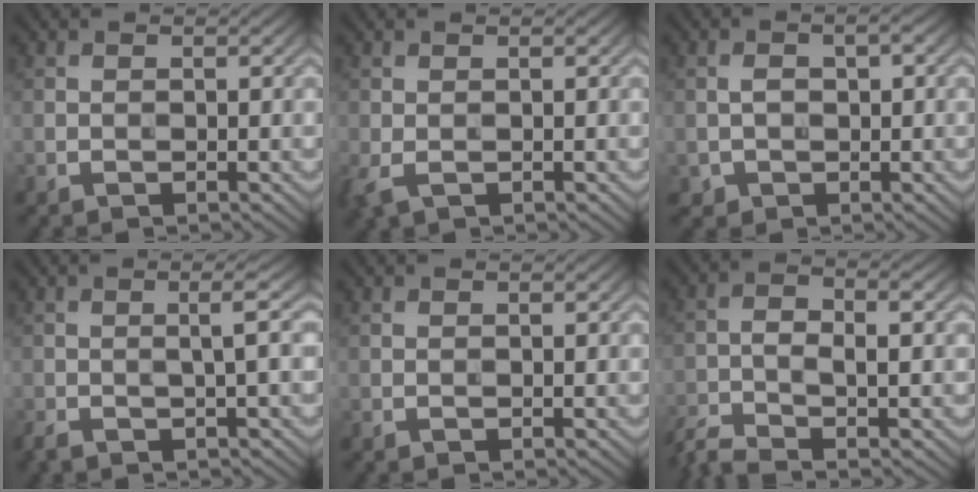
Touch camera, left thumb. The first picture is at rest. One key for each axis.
{"total": 2.2, "fx": -0.6, "fy": 1.2, "fz": 1.7, "tx": -0.054, "ty": -0.007, "tz": -0.014}
{"total": 3.5, "fx": 0.0, "fy": 2.4, "fz": 2.5, "tx": -0.053, "ty": -0.002, "tz": 0.002}
{"total": 3.0, "fx": -0.3, "fy": 0.5, "fz": 2.9, "tx": -0.040, "ty": 0.011, "tz": -0.017}
{"total": 0.0}
{"total": 5.7, "fx": -3.4, "fy": 1.4, "fz": 4.3, "tx": -0.086, "ty": -0.010, "tz": -0.075}